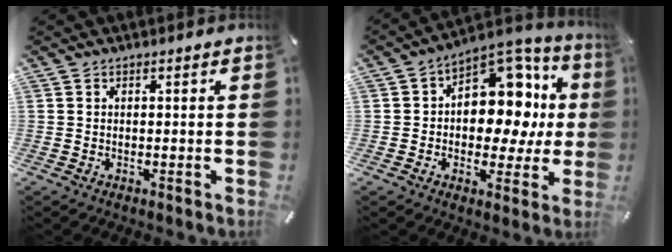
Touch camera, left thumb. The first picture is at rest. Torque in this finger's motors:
{"motor_torque": [2.20, 2.25, 0.44, -0.10, 0.13]}